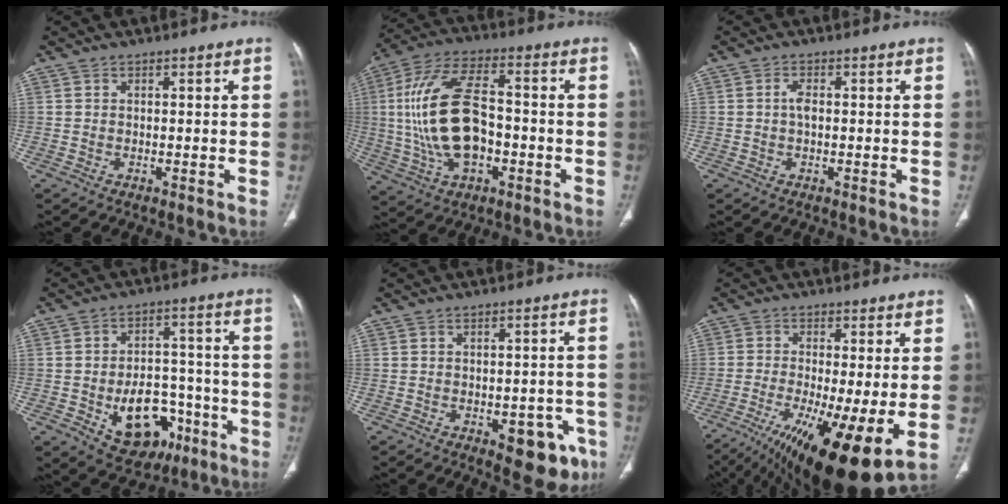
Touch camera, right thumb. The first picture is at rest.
{"total": 18.2, "force": [-1.5, 9.6, 15.4], "torque": [-0.311, 0.028, -0.021]}
{"total": 1.9, "force": [0.0, 0.8, 1.7], "torque": [-0.034, 0.002, -0.002]}
{"total": 14.9, "force": [-5.7, 10.1, 9.4], "torque": [-0.098, 0.040, -0.068]}
{"total": 9.4, "force": [-4.4, 4.7, 6.9], "torque": [-0.049, 0.013, -0.047]}
{"total": 17.7, "force": [-6.2, 4.1, 16.1], "torque": [-0.257, -0.029, -0.089]}